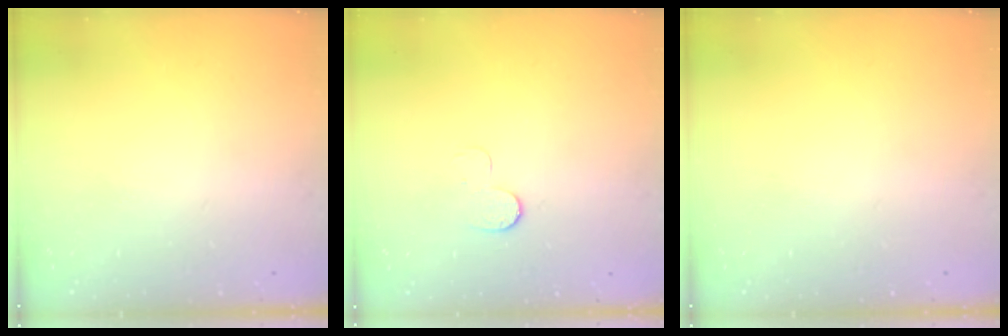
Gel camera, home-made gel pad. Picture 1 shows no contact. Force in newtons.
{"total": 5.7, "press": 5.6, "slide": 0.6}
{"total": 0.0}